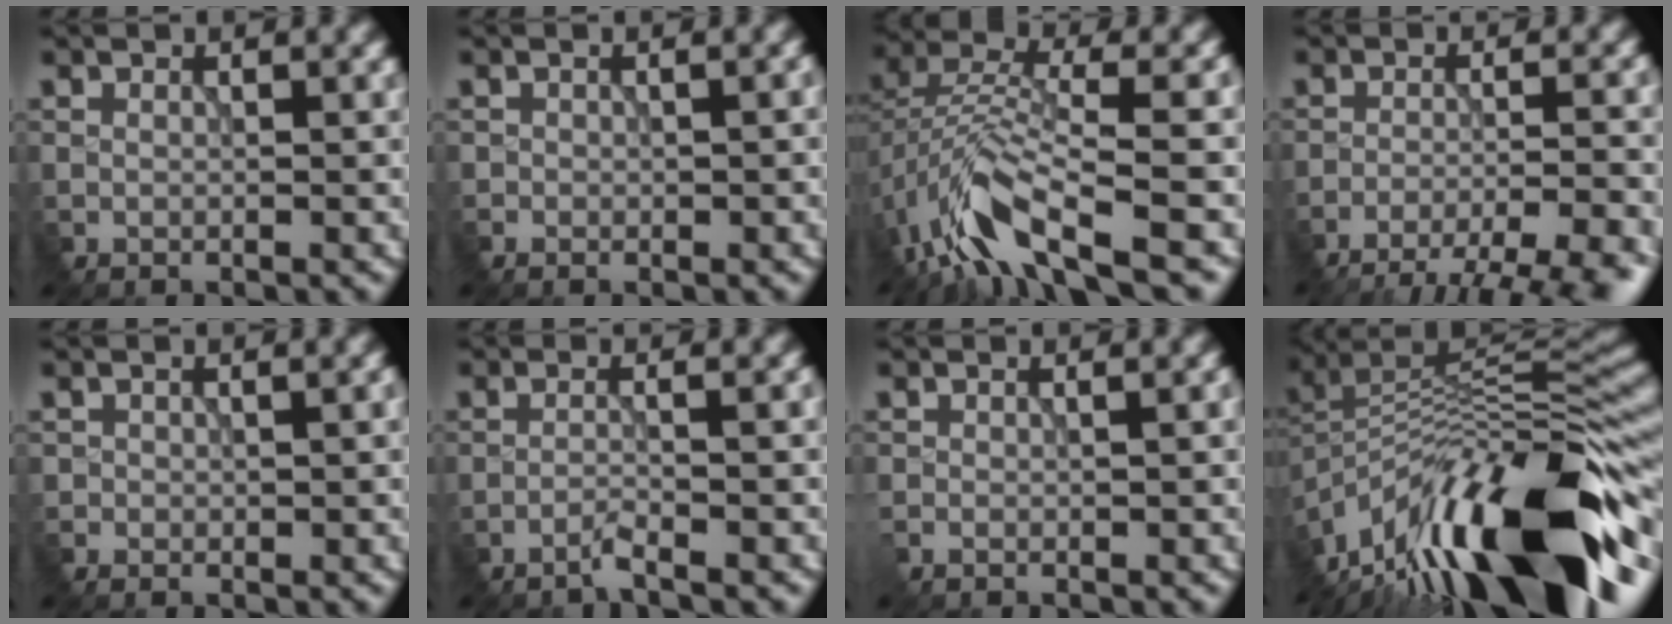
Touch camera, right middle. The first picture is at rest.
{"total": 0.7, "force": [-0.2, 0.3, 0.6], "torque": [-0.003, -0.003, 0.010]}
{"total": 7.9, "force": [-4.9, 2.2, 5.8], "torque": [-0.109, 0.006, -0.096]}
{"total": 8.7, "force": [-7.3, 1.4, 4.5], "torque": [-0.062, -0.010, -0.094]}
{"total": 1.0, "force": [-0.3, 0.7, 0.6], "torque": [-0.001, -0.003, 0.010]}
{"total": 1.9, "force": [-1.5, -0.2, 1.1], "torque": [-0.013, 0.009, -0.036]}
{"total": 1.2, "force": [-0.2, 0.5, 1.0], "torque": [-0.004, 0.001, -0.001]}
{"total": 17.4, "force": [-9.4, 5.4, 13.6], "torque": [-0.226, 0.023, -0.161]}